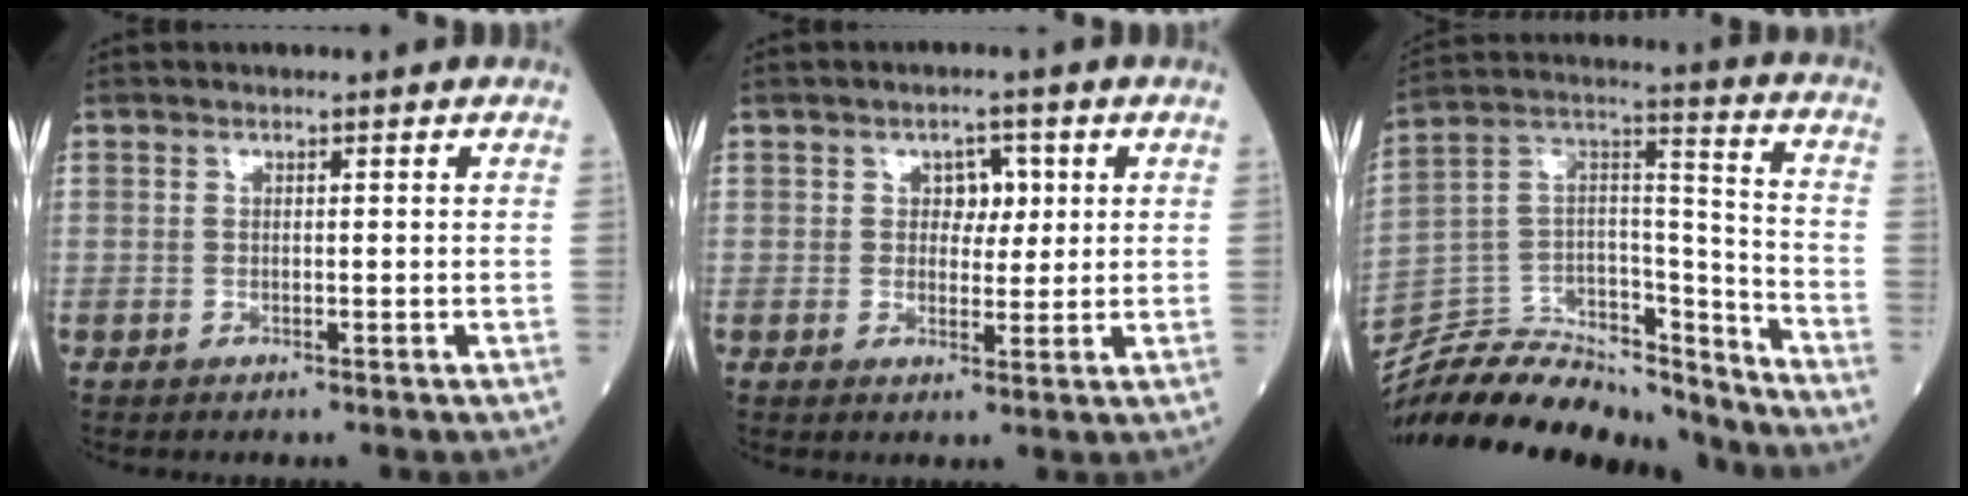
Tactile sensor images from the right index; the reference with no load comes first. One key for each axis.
{"total": 3.6, "fx": 1.1, "fy": 2.4, "fz": 2.5, "tx": -0.026, "ty": 0.006, "tz": 0.014}
{"total": 26.4, "fx": -24.6, "fy": 5.5, "fz": 7.9, "tx": -0.171, "ty": 0.009, "tz": -0.404}